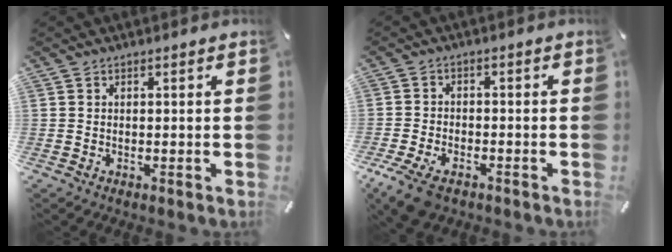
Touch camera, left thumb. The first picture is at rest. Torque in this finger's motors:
{"motor_torque": [0.39, 1.55, 0.58, 0.40, 0.10]}